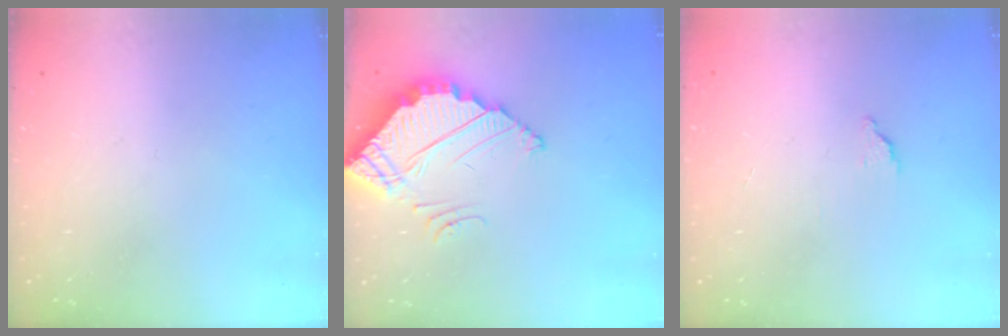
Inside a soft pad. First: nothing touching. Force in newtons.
{"total": 3.8, "press": 3.8, "slide": 0.2}
{"total": 2.0, "press": 2.0, "slide": 0.1}